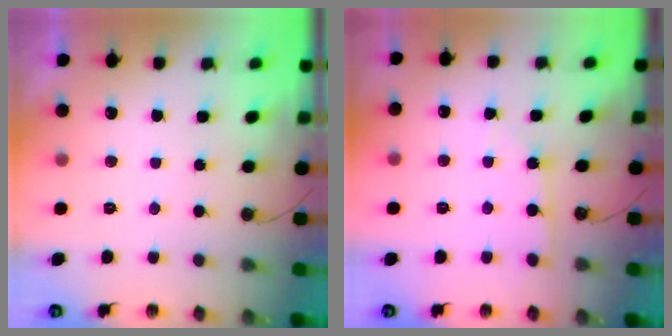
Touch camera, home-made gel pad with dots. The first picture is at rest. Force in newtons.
{"total": 2.7, "press": 2.7, "slide": 0.4}